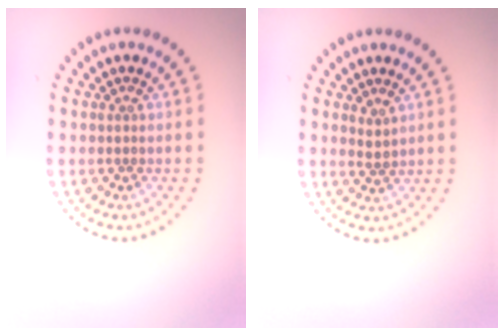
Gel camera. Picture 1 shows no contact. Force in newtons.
{"total": 1.1, "press": 0.9, "slide": 0.6}